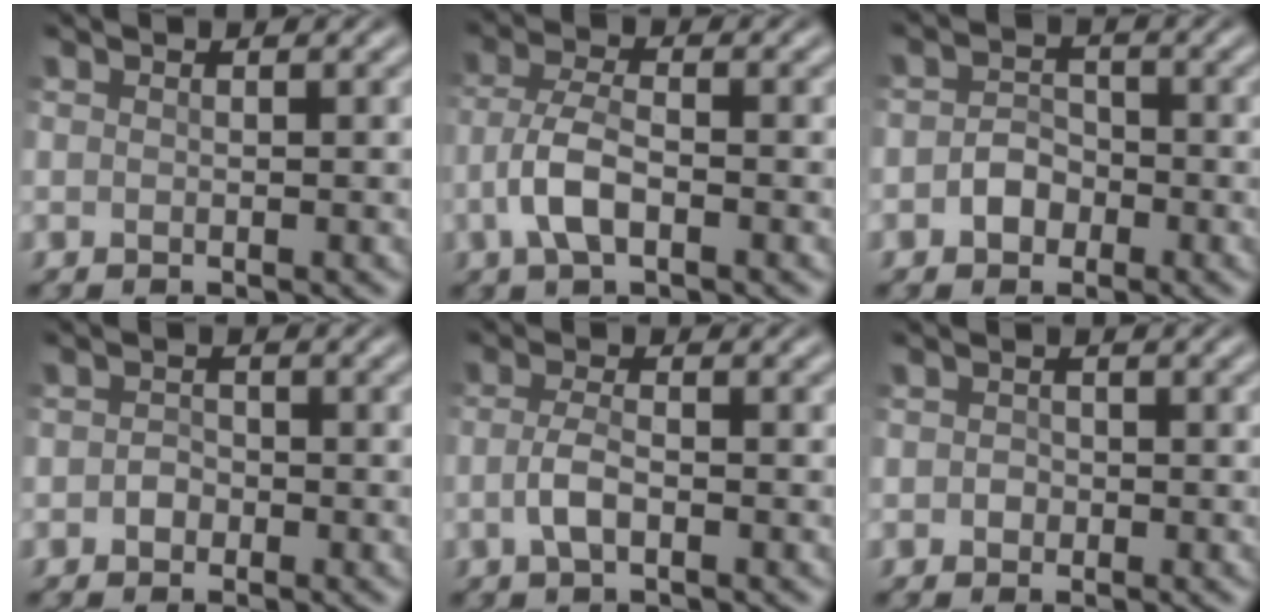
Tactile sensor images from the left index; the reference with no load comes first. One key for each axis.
{"total": 3.9, "fx": -1.5, "fy": 1.7, "fz": 3.2, "tx": -0.069, "ty": 0.002, "tz": -0.036}
{"total": 2.3, "fx": -1.0, "fy": 1.8, "fz": 1.1, "tx": -0.017, "ty": 0.004, "tz": -0.022}
{"total": 1.2, "fx": -0.4, "fy": 1.0, "fz": 0.5, "tx": -0.006, "ty": -0.001, "tz": -0.011}
{"total": 2.4, "fx": -0.7, "fy": 0.9, "fz": 2.1, "tx": -0.045, "ty": 0.000, "tz": -0.018}
{"total": 0.9, "fx": -0.1, "fy": 0.8, "fz": 0.3, "tx": -0.002, "ty": -0.003, "tz": -0.006}